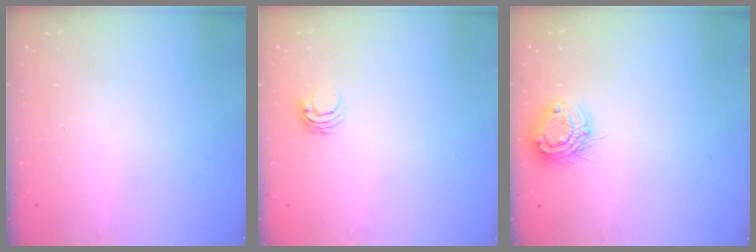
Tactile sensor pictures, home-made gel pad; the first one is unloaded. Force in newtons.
{"total": 4.9, "press": 4.9, "slide": 0.3}
{"total": 9.8, "press": 9.8, "slide": 0.8}